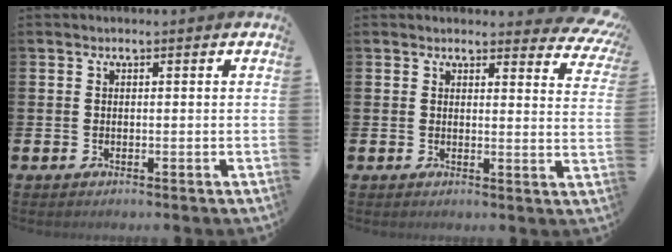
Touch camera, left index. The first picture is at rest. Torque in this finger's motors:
{"motor_torque": [1.03, -1.11, 0.36, 0.01]}